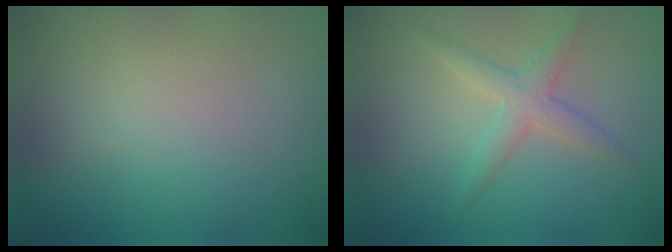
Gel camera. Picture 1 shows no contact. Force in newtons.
{"total": 2.3, "press": 2.3, "slide": 0.1}